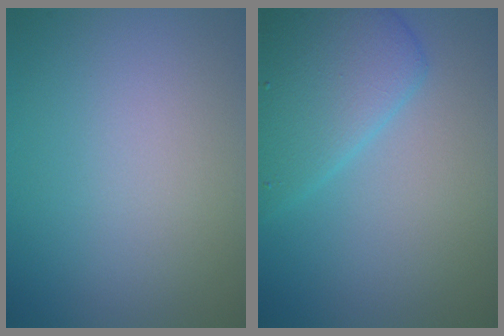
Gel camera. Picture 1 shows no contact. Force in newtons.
{"total": 5.1, "press": 5.1, "slide": 0.2}